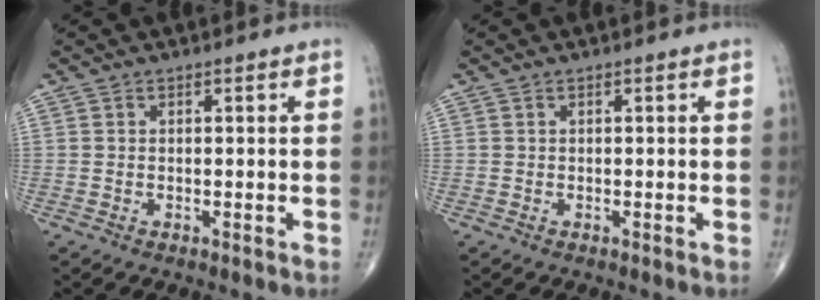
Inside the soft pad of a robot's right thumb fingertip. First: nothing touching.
{"total": 0.0}